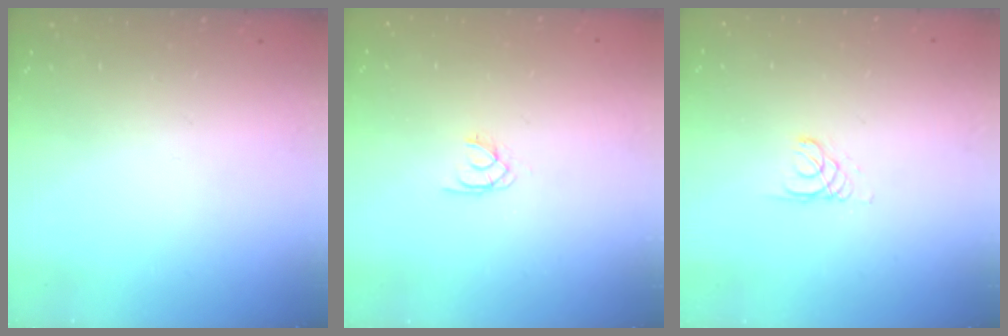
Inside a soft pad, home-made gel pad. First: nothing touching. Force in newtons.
{"total": 1.5, "press": 1.4, "slide": 0.2}
{"total": 1.1, "press": 1.1, "slide": 0.1}